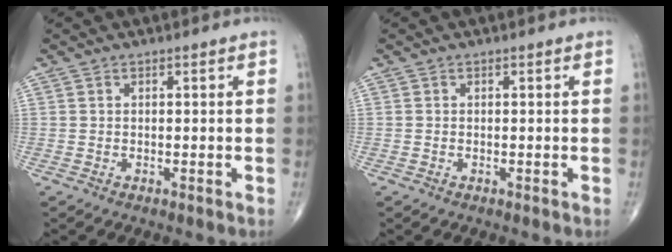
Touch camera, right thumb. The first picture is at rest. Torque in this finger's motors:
{"motor_torque": [0.09, 0.19, -0.12, -0.04, 0.00]}